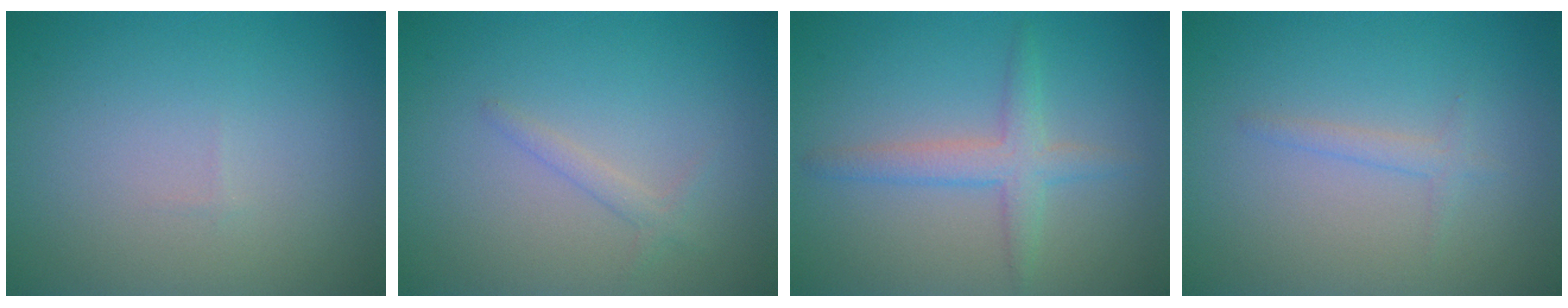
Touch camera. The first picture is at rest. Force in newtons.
{"total": 1.0, "press": 1.0, "slide": 0.0}
{"total": 2.7, "press": 2.7, "slide": 0.2}
{"total": 1.1, "press": 1.1, "slide": 0.1}